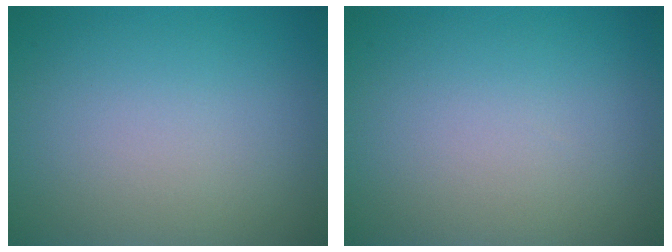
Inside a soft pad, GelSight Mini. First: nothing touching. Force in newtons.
{"total": 0.0}